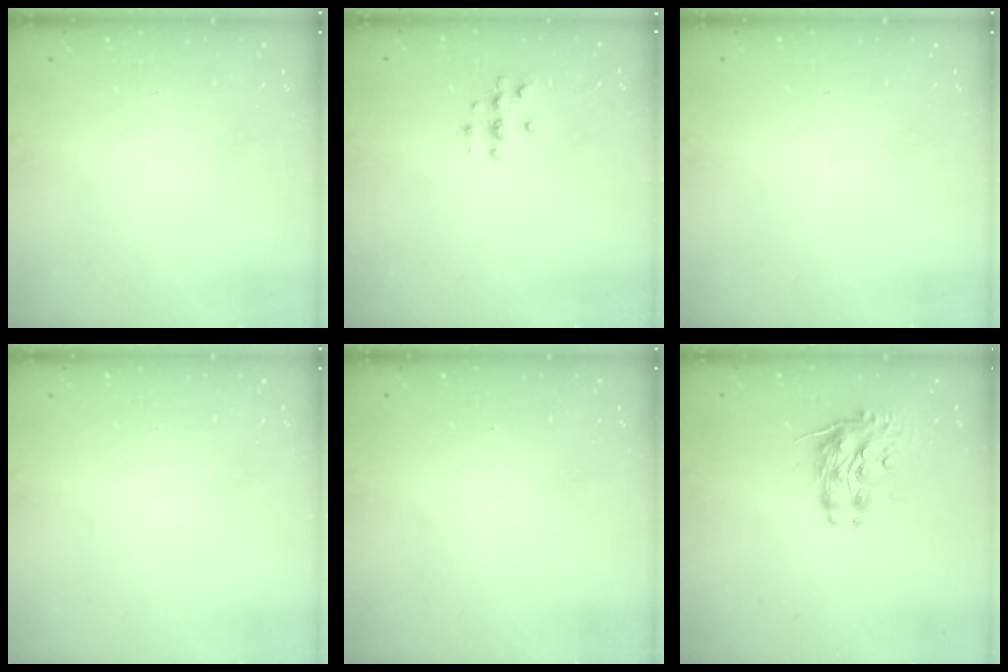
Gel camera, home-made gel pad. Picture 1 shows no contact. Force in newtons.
{"total": 2.9, "press": 2.9, "slide": 0.3}
{"total": 0.0}
{"total": 0.0}
{"total": 0.0}
{"total": 8.9, "press": 8.9, "slide": 0.3}